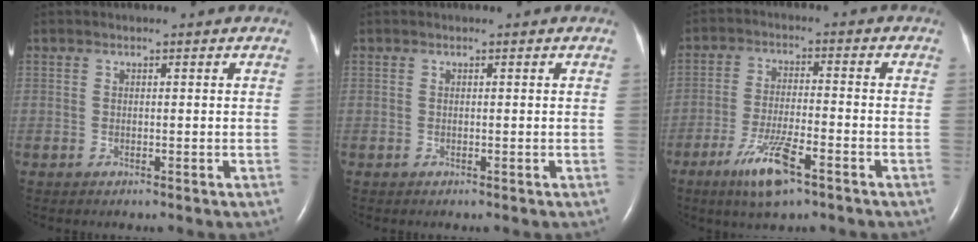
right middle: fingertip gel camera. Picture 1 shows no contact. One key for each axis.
{"total": 0.0}
{"total": 8.3, "fx": -4.9, "fy": 1.3, "fz": 6.6, "tx": -0.132, "ty": -0.014, "tz": -0.087}